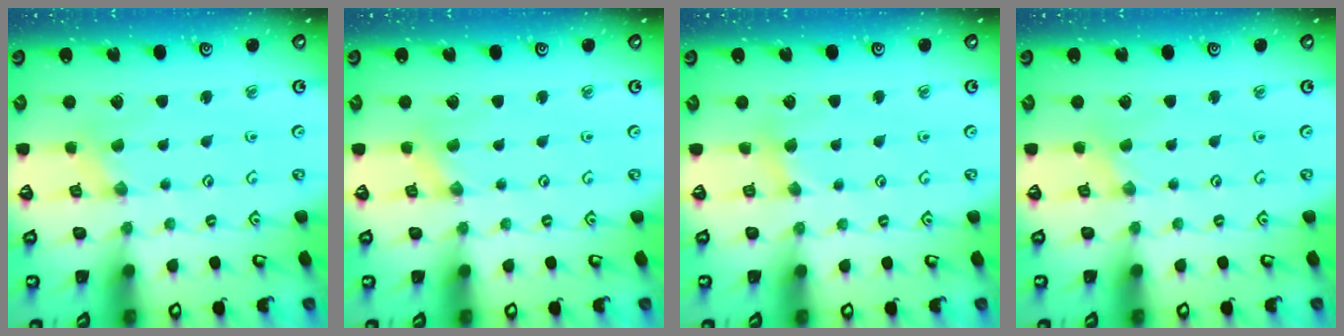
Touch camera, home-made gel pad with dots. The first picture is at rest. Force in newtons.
{"total": 0.0}
{"total": 3.5, "press": 3.4, "slide": 0.3}
{"total": 0.0}